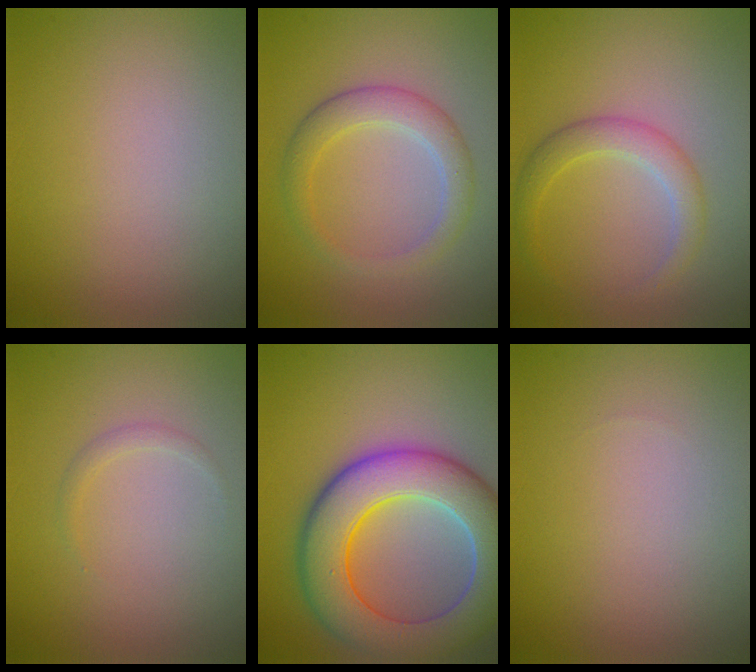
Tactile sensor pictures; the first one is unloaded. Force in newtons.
{"total": 2.2, "press": 2.2, "slide": 0.2}
{"total": 2.5, "press": 2.5, "slide": 0.0}
{"total": 0.7, "press": 0.7, "slide": 0.0}
{"total": 9.9, "press": 9.8, "slide": 0.7}
{"total": 0.0}